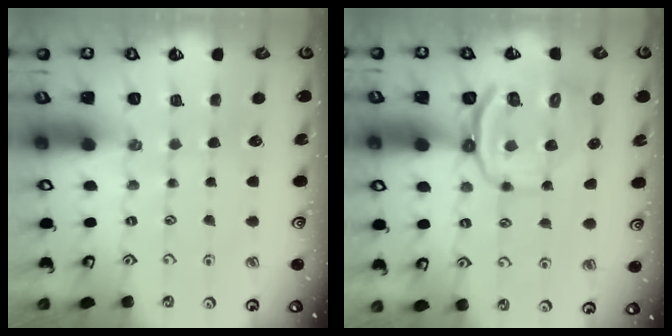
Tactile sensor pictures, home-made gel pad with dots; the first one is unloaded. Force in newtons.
{"total": 11.6, "press": 11.3, "slide": 2.7}